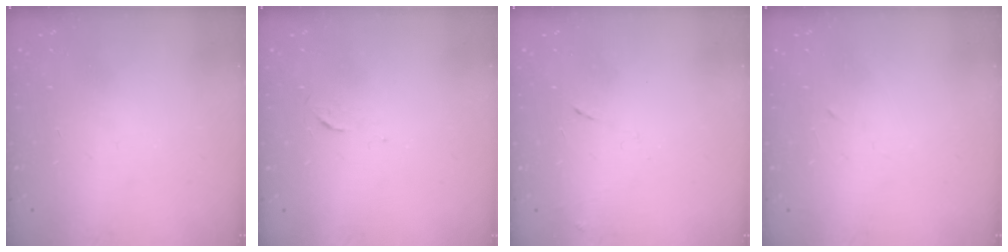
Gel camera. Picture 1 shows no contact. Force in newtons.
{"total": 3.3, "press": 3.3, "slide": 0.5}
{"total": 4.7, "press": 4.7, "slide": 0.6}
{"total": 2.7, "press": 2.5, "slide": 1.0}